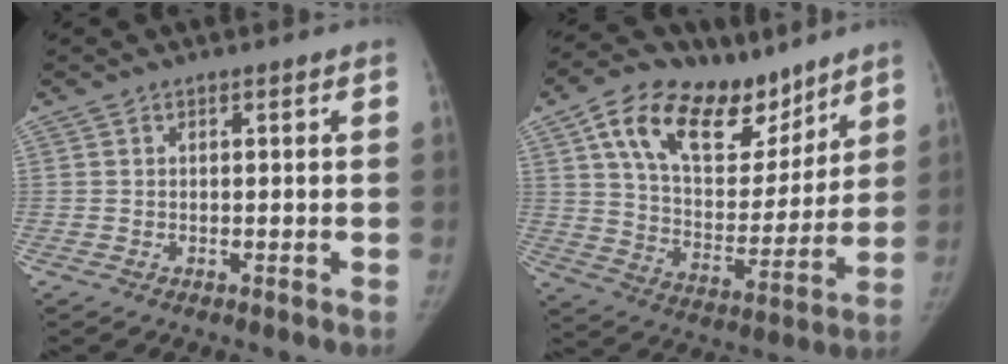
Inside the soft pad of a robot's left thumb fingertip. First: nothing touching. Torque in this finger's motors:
{"motor_torque": [0.80, 0.83, 1.29, -1.49, 0.09]}